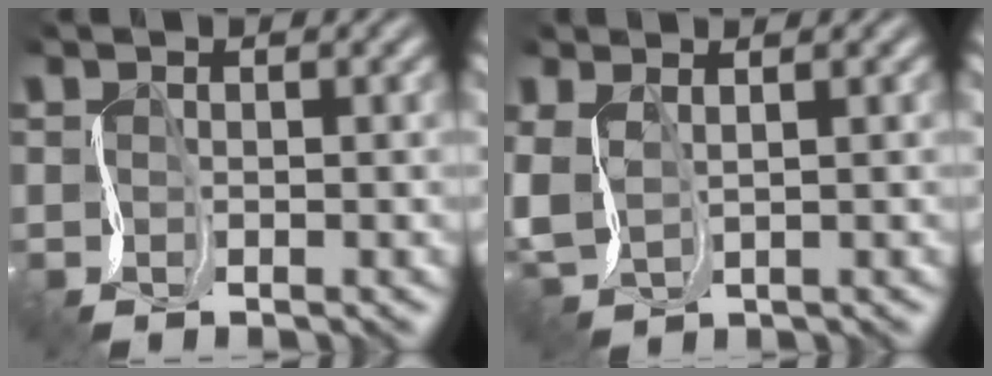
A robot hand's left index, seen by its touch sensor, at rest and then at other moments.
{"total": 2.6, "force": [1.0, 1.8, 1.5], "torque": [-0.045, 0.005, 0.028]}